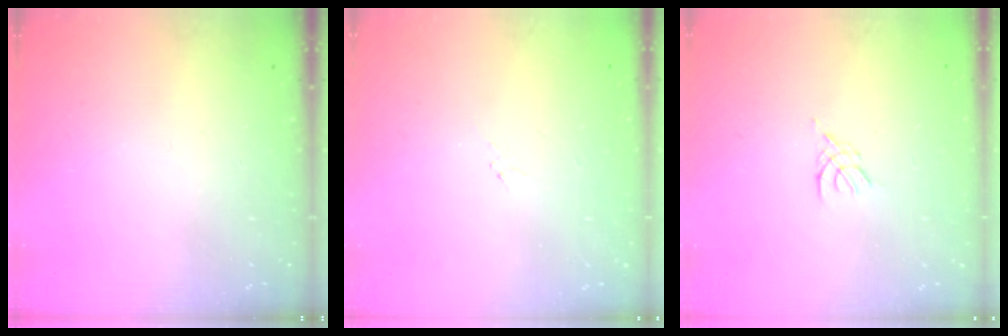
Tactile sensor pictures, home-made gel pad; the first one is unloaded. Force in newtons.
{"total": 0.9, "press": 0.8, "slide": 0.4}
{"total": 2.6, "press": 2.5, "slide": 0.6}